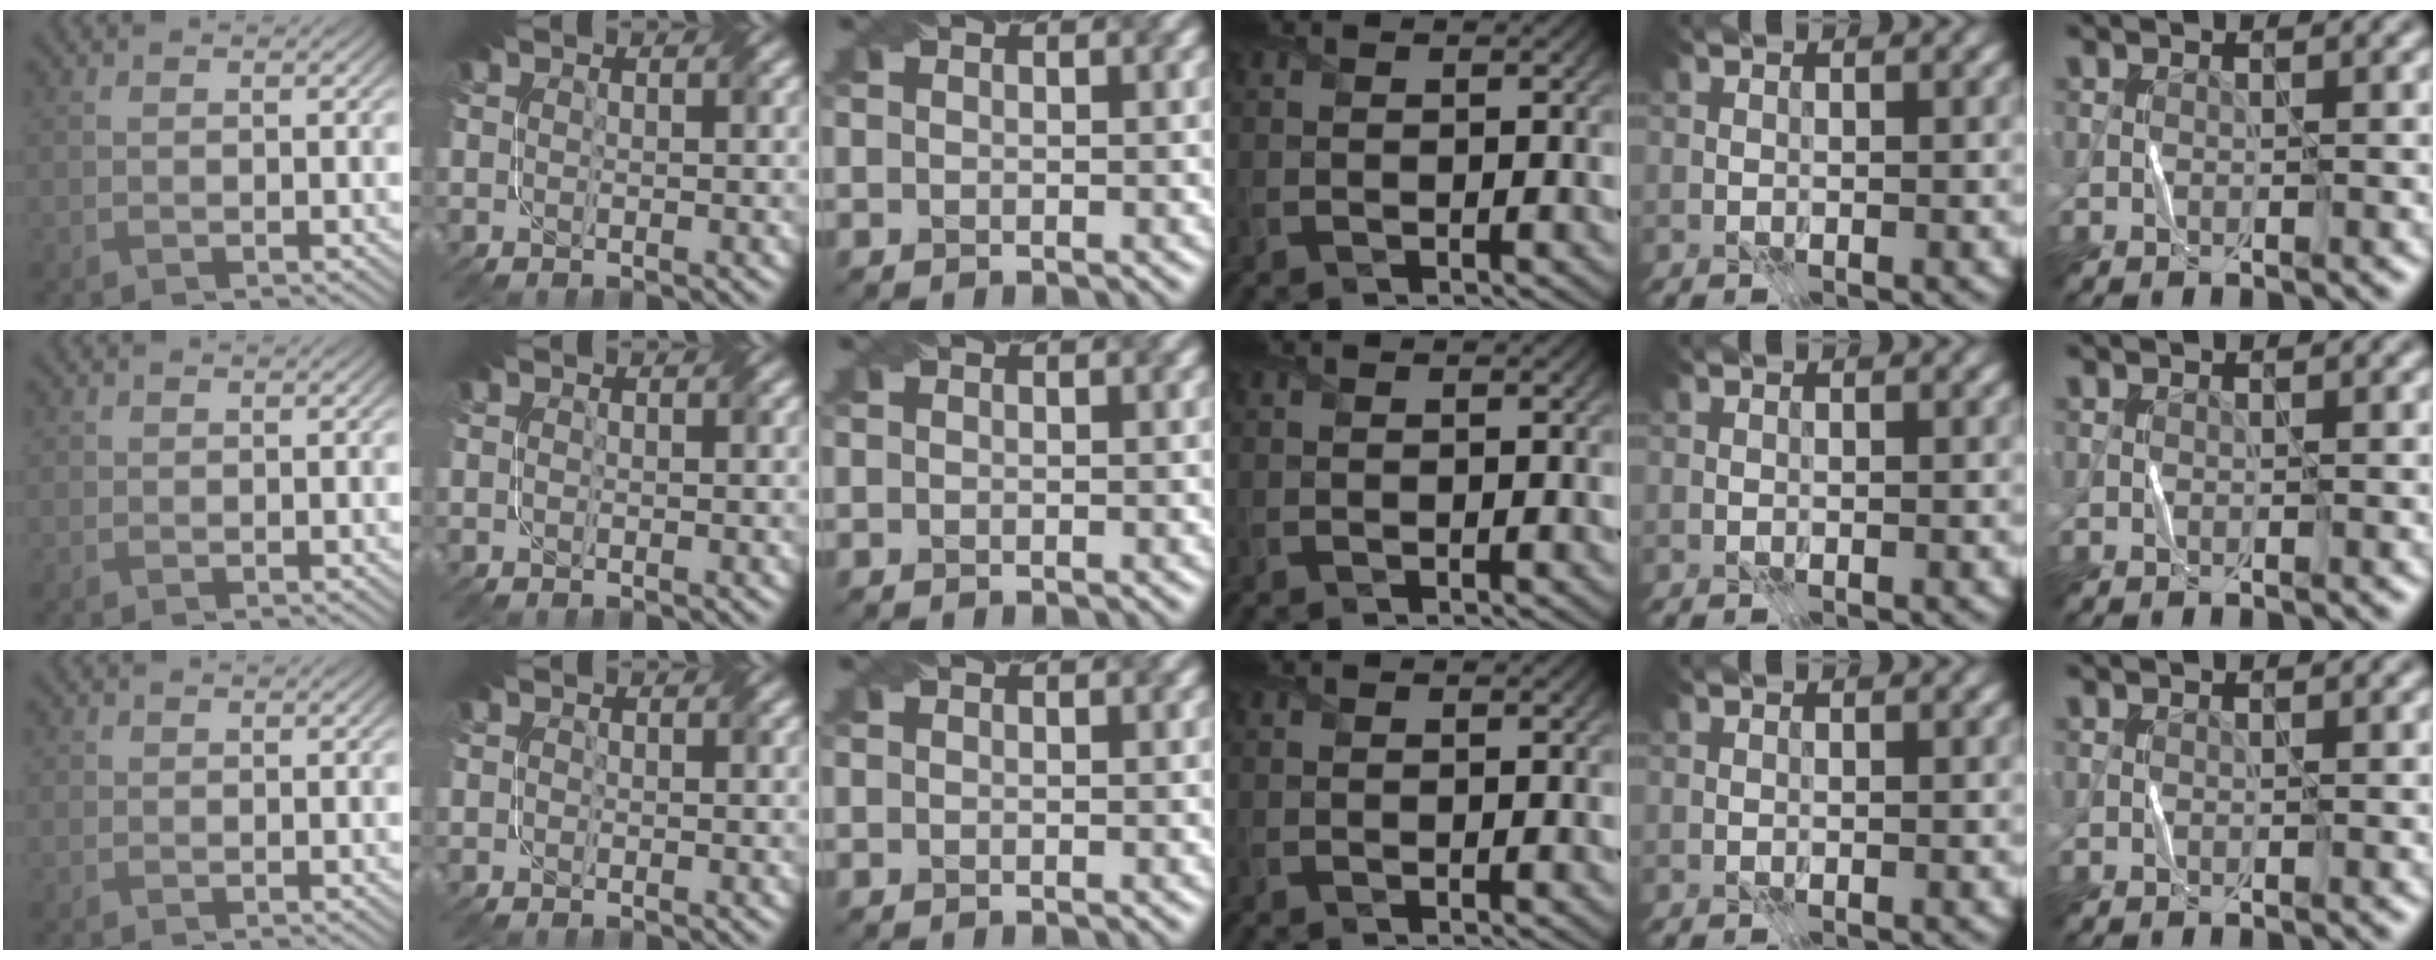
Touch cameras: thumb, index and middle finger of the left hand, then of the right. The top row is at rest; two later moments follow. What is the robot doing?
{"motion": "fold", "object": "paper"}